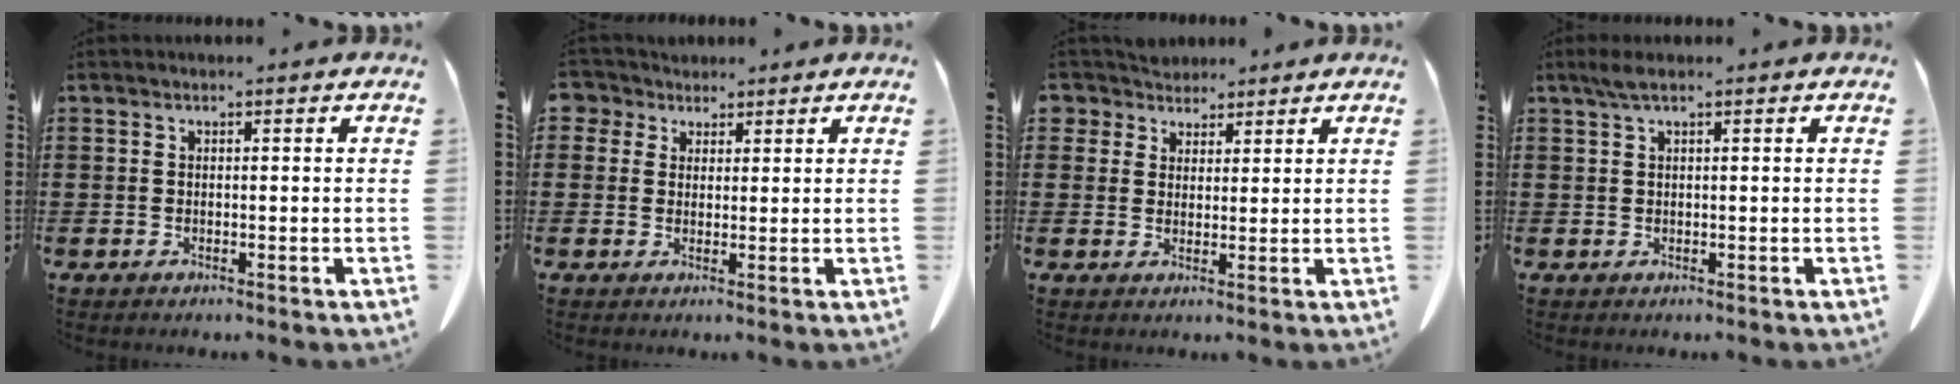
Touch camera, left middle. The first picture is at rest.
{"total": 3.2, "force": [2.0, 2.4, 0.6], "torque": [-0.019, 0.009, 0.036]}
{"total": 4.0, "force": [3.3, 2.3, 0.2], "torque": [-0.023, 0.000, 0.061]}
{"total": 1.8, "force": [0.9, 0.2, 1.5], "torque": [-0.032, 0.002, 0.017]}